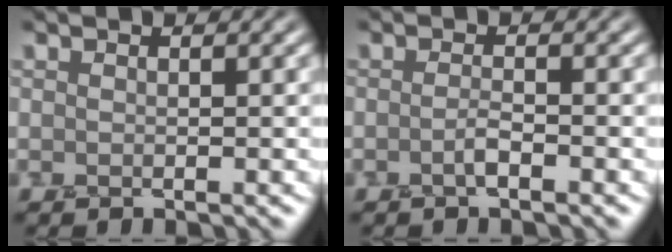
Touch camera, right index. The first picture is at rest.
{"total": 1.3, "force": [-0.6, 0.2, 1.1], "torque": [-0.021, 0.003, -0.013]}